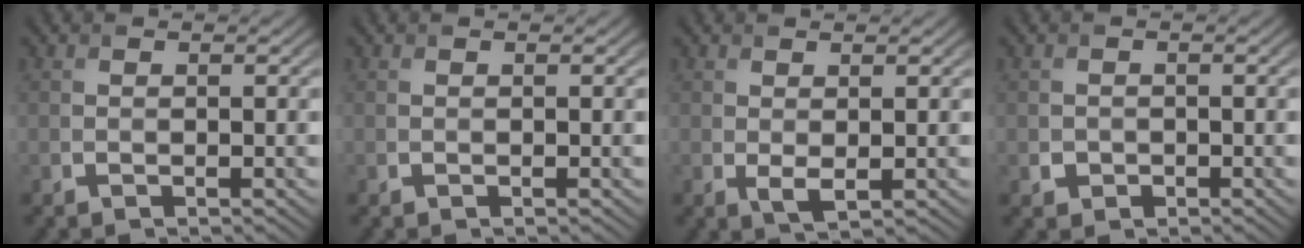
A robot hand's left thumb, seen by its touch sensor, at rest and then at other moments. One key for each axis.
{"total": 0.0}
{"total": 1.7, "fx": 0.3, "fy": 0.7, "fz": 1.5, "tx": -0.035, "ty": -0.006, "tz": 0.010}
{"total": 1.3, "fx": -0.5, "fy": 1.2, "fz": 0.3, "tx": -0.001, "ty": -0.007, "tz": -0.010}